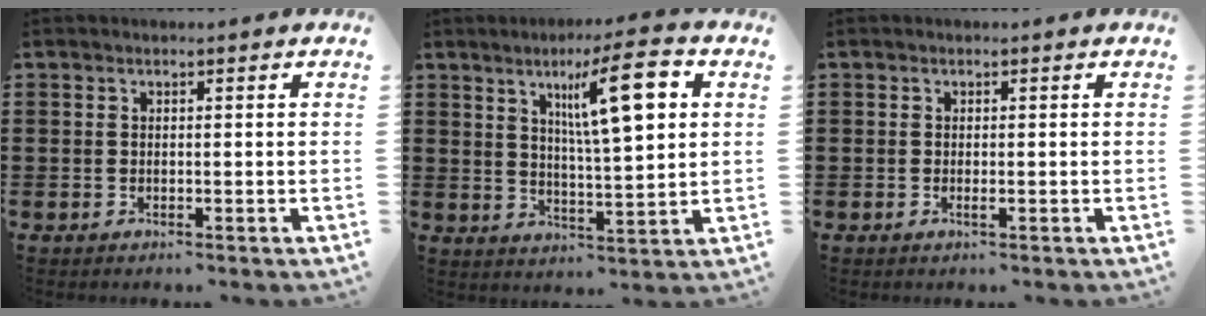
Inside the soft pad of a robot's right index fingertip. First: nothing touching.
{"total": 11.4, "force": [4.4, 2.2, 10.2], "torque": [-0.172, 0.000, 0.067]}
{"total": 0.8, "force": [-0.2, 0.1, 0.8], "torque": [-0.014, -0.004, -0.002]}